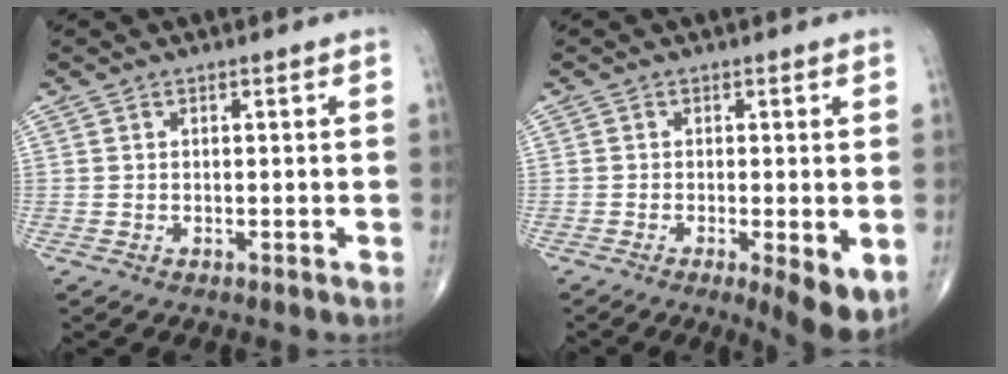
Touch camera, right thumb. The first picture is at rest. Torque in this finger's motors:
{"motor_torque": [-0.34, 0.18, 0.22, -0.13, 0.02]}